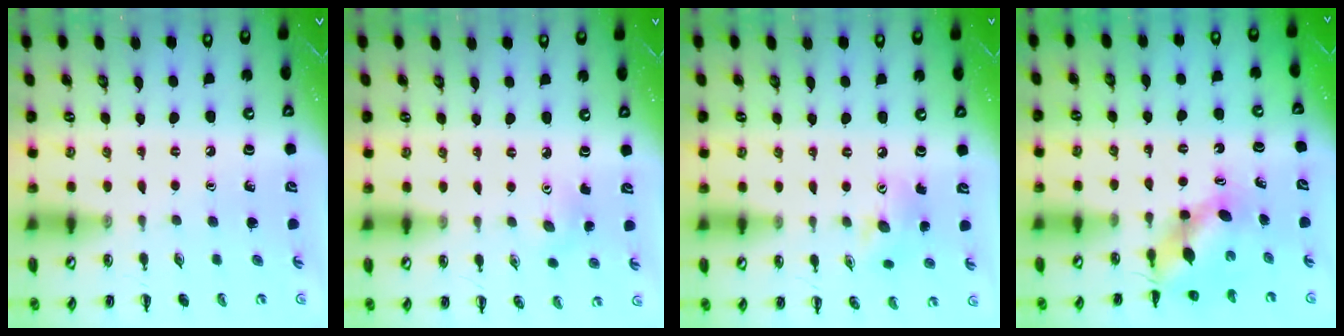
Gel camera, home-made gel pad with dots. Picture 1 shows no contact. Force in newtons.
{"total": 3.2, "press": 3.1, "slide": 0.7}
{"total": 8.3, "press": 8.3, "slide": 0.7}
{"total": 6.0, "press": 6.0, "slide": 0.8}